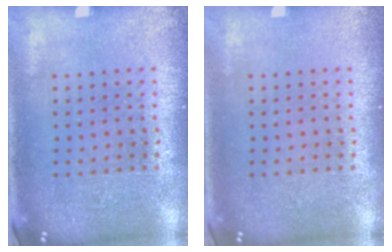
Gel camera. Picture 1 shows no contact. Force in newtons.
{"total": 0.0}